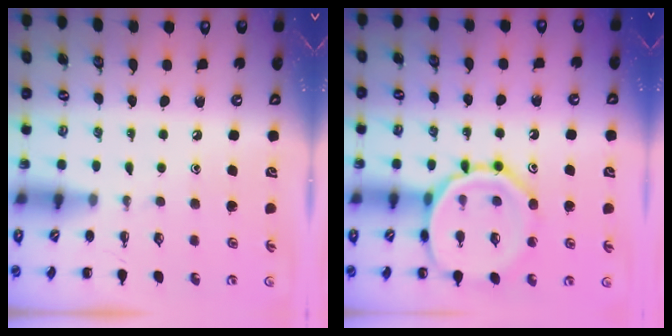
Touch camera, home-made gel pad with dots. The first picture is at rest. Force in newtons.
{"total": 14.9, "press": 14.8, "slide": 0.9}